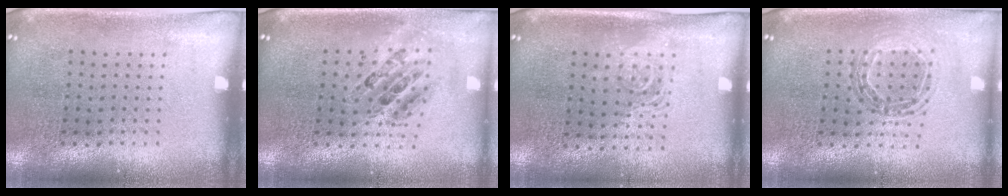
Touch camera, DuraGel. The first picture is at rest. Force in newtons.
{"total": 0.8, "press": 0.7, "slide": 0.1}
{"total": 1.4, "press": 1.2, "slide": 0.7}
{"total": 0.9, "press": 0.9, "slide": 0.1}